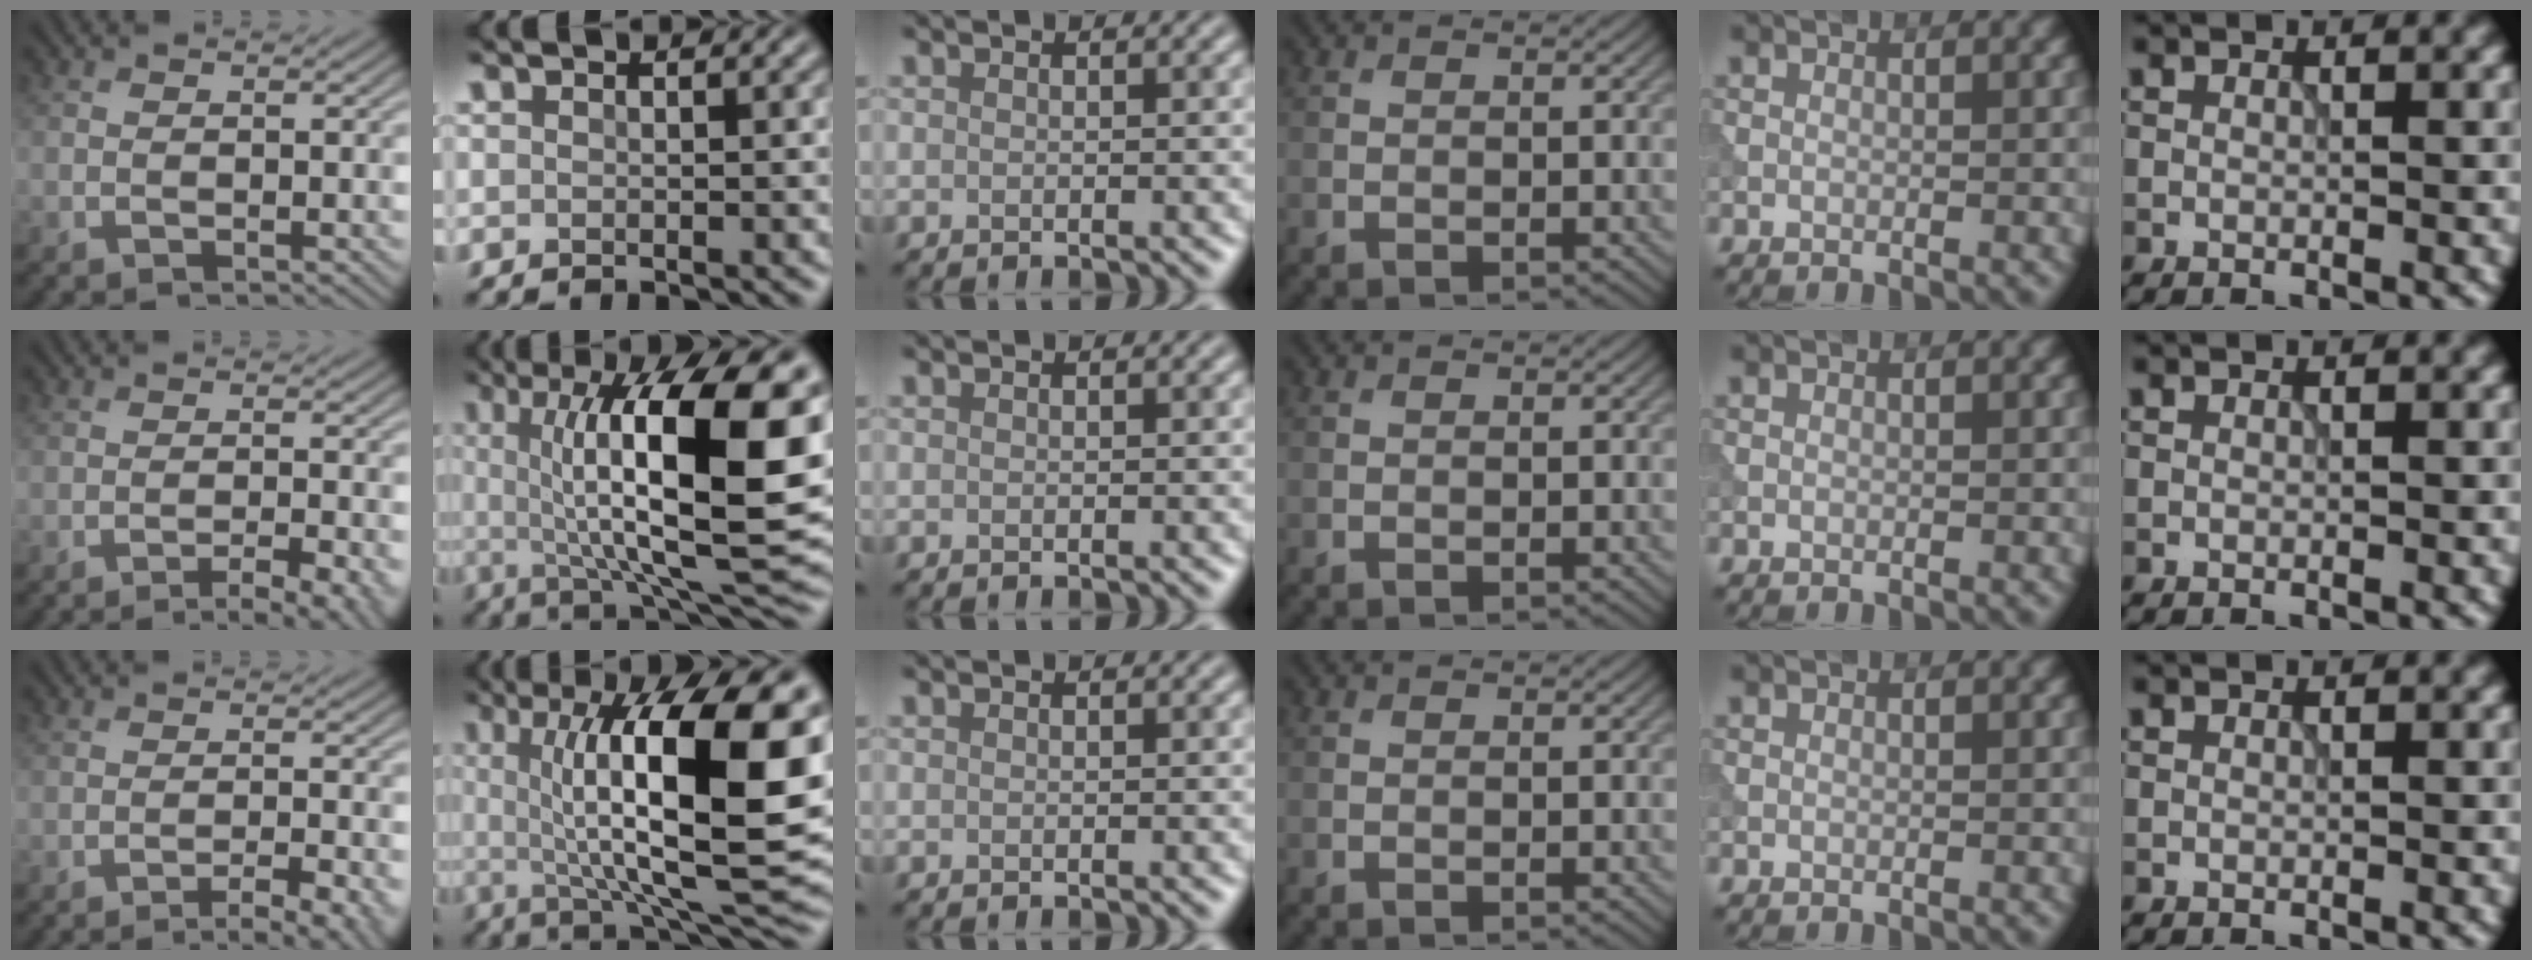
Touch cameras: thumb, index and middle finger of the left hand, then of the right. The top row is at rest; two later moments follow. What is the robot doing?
{"motion": "extract", "object": "tissue"}